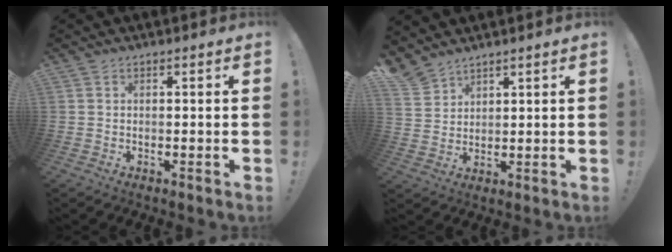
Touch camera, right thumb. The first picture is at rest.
{"total": 4.9, "force": [4.4, 2.1, 0.8], "torque": [-0.023, -0.030, 0.086]}